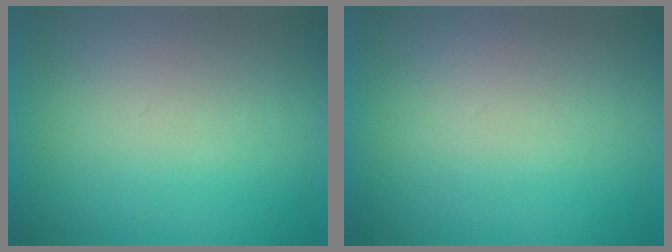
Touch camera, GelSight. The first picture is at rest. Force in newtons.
{"total": 3.8}